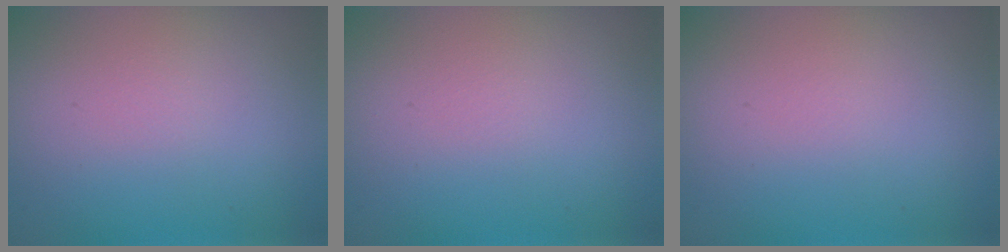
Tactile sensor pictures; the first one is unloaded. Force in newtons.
{"total": 0.0}
{"total": 0.0}